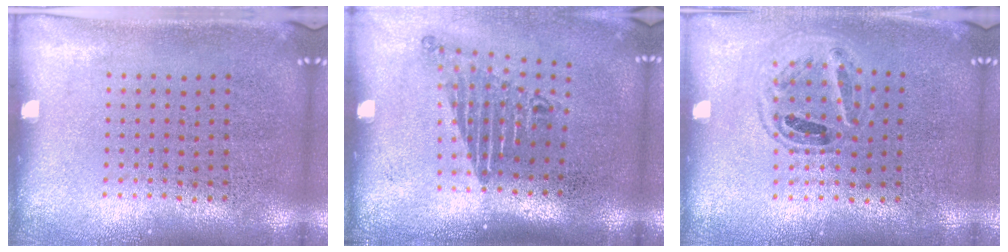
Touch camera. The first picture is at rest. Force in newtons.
{"total": 1.7, "press": 1.2, "slide": 1.2}
{"total": 0.9, "press": 0.9, "slide": 0.2}